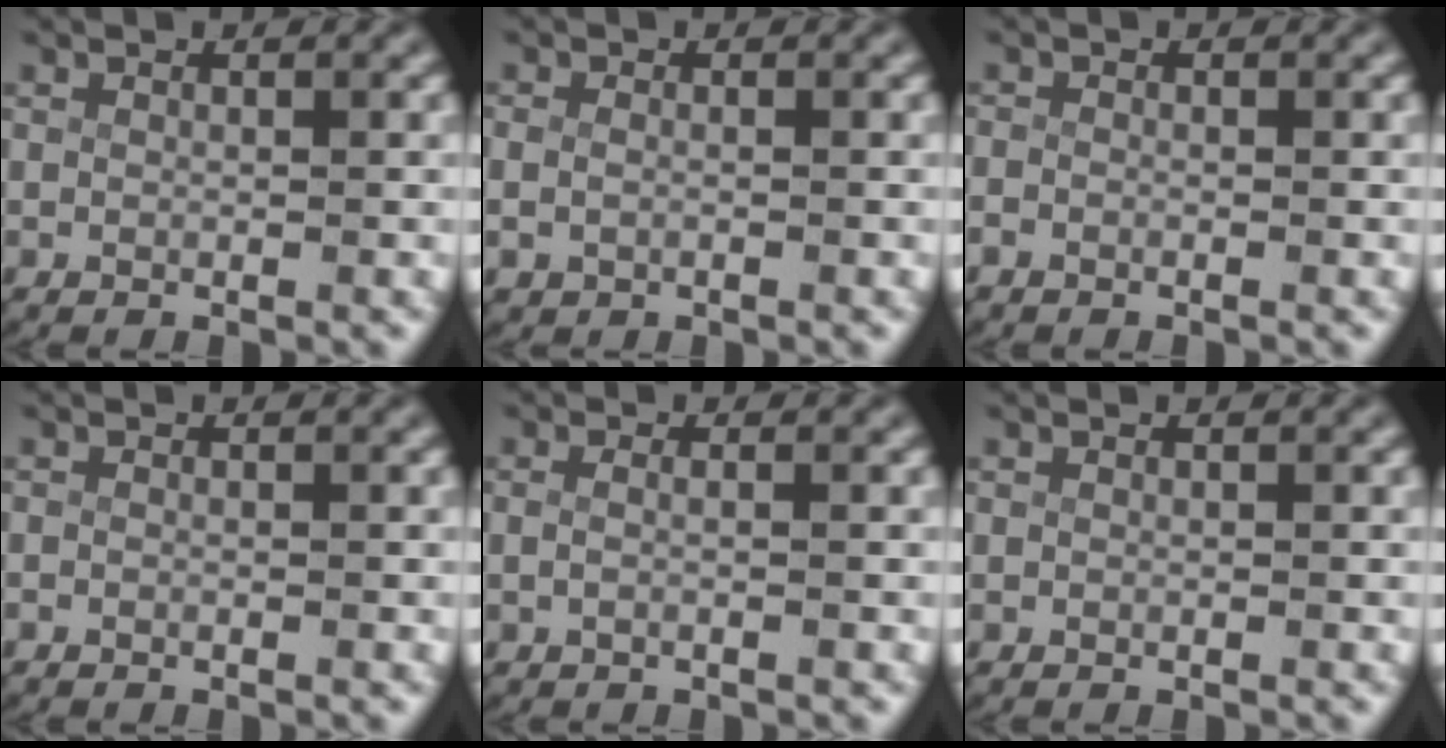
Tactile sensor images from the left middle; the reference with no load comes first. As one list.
[{"total": 1.7, "force": [-0.5, 1.3, 1.0], "torque": [-0.038, -0.010, 0.000]}, {"total": 1.4, "force": [-0.9, 0.9, 0.4], "torque": [-0.020, -0.007, -0.016]}, {"total": 0.6, "force": [-0.5, 0.3, 0.1], "torque": [-0.006, -0.001, -0.010]}, {"total": 1.1, "force": [-0.5, 0.1, 1.0], "torque": [-0.028, -0.007, -0.004]}, {"total": 0.0}]